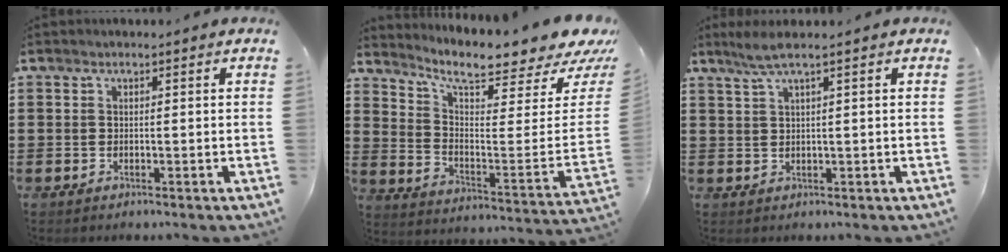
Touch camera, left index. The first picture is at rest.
{"total": 7.7, "force": [6.7, 0.8, 3.8], "torque": [-0.083, -0.067, 0.107]}
{"total": 2.7, "force": [1.6, -0.3, 2.1], "torque": [-0.044, -0.001, 0.028]}